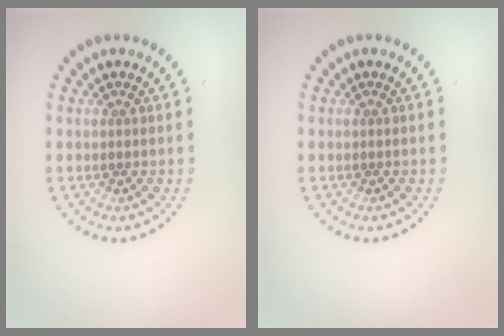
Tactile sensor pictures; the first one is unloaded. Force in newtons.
{"total": 0.0}